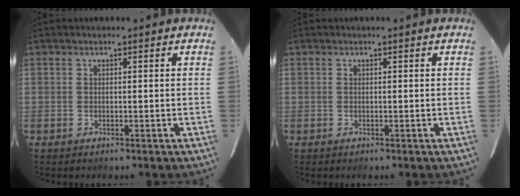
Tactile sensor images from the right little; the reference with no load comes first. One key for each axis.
{"total": 0.0}